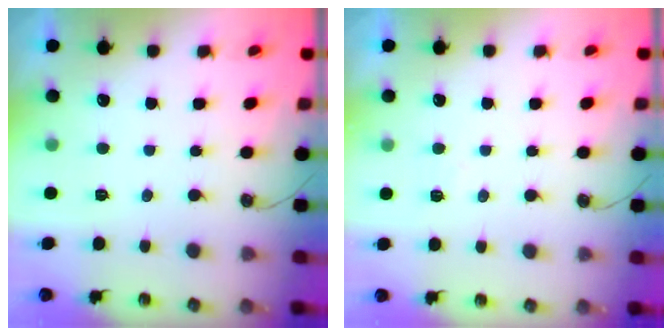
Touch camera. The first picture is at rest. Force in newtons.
{"total": 4.6, "press": 4.6, "slide": 0.7}